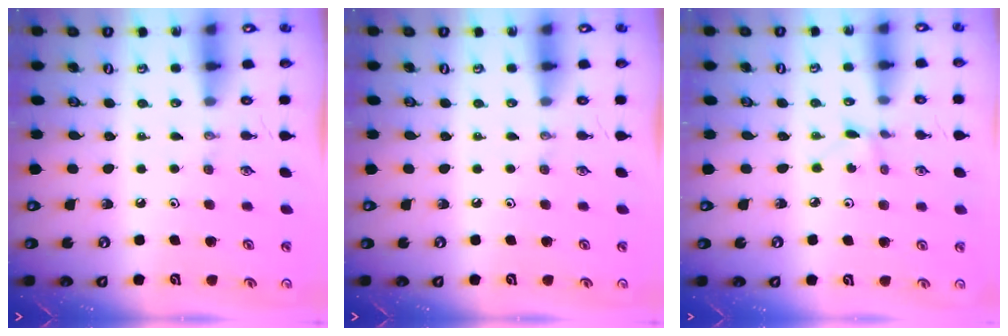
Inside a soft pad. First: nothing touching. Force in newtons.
{"total": 0.0}
{"total": 0.8, "press": 0.8, "slide": 0.1}